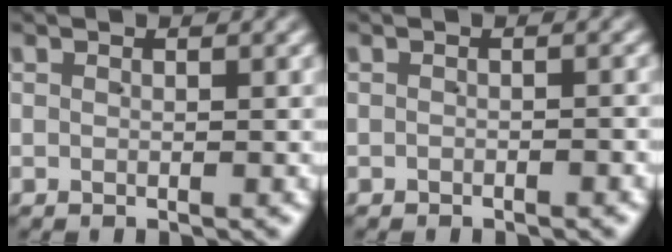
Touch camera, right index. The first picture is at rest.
{"total": 0.6, "force": [-0.6, 0.0, 0.0], "torque": [0.005, 0.000, -0.011]}